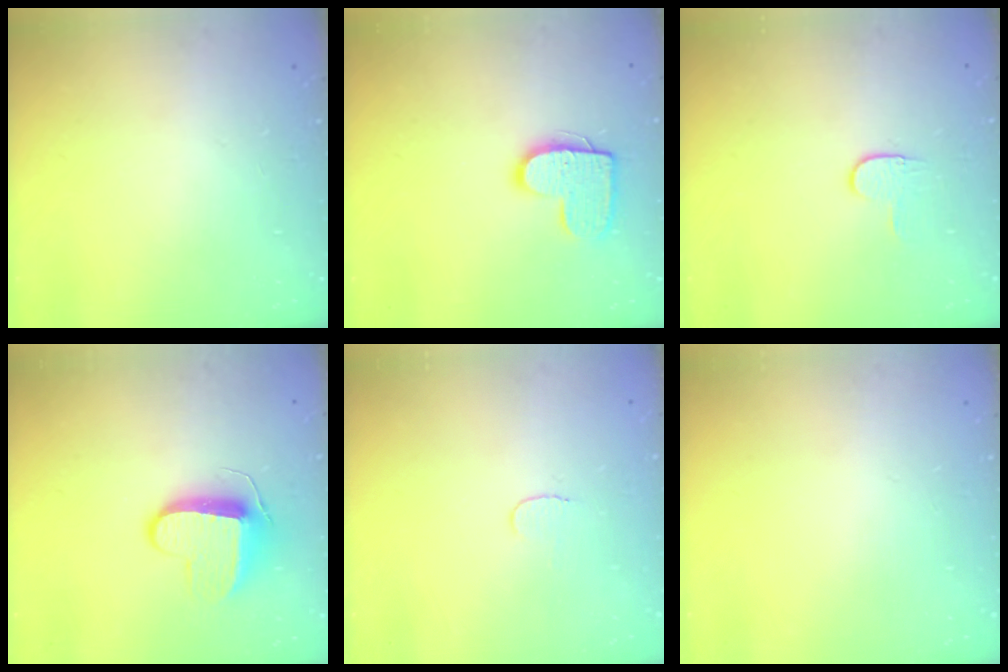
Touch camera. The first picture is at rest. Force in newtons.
{"total": 11.8, "press": 11.8, "slide": 0.6}
{"total": 3.8, "press": 3.8, "slide": 0.4}
{"total": 9.9, "press": 9.9, "slide": 0.2}
{"total": 3.6, "press": 3.6, "slide": 0.4}
{"total": 0.0}